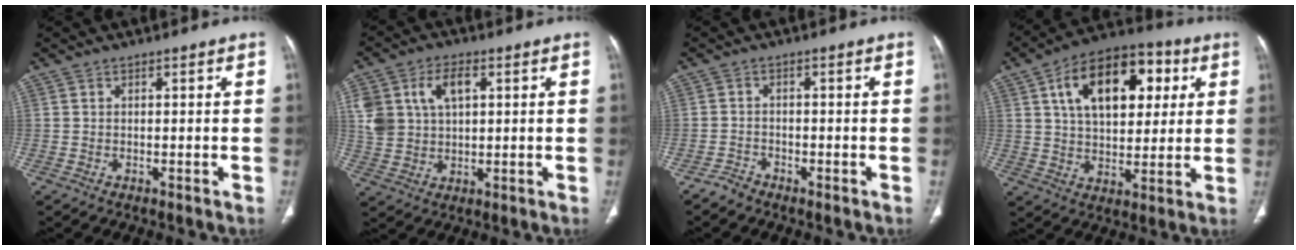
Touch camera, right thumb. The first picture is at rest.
{"total": 10.6, "force": [3.4, 6.9, 7.3], "torque": [-0.132, 0.006, 0.072]}
{"total": 1.9, "force": [-1.8, 0.7, 0.0], "torque": [0.002, 0.005, -0.037]}
{"total": 19.2, "force": [6.4, 11.1, 14.3], "torque": [-0.183, 0.001, 0.097]}